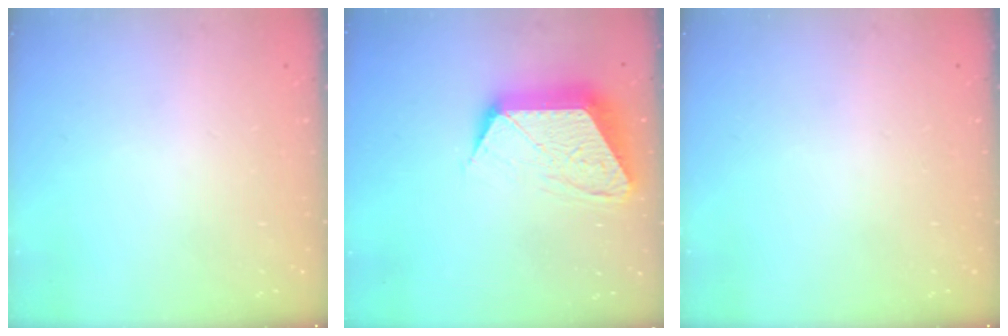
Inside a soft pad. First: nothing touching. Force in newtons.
{"total": 14.0, "press": 14.0, "slide": 0.9}
{"total": 0.0}